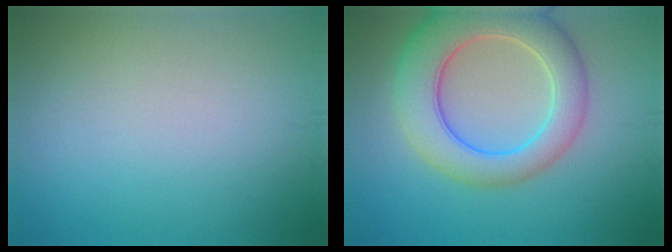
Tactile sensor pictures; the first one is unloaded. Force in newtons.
{"total": 8.1, "press": 8.0, "slide": 0.8}